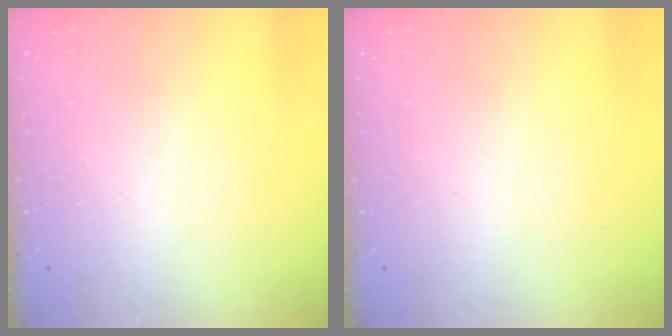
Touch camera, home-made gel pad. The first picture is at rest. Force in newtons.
{"total": 0.0}